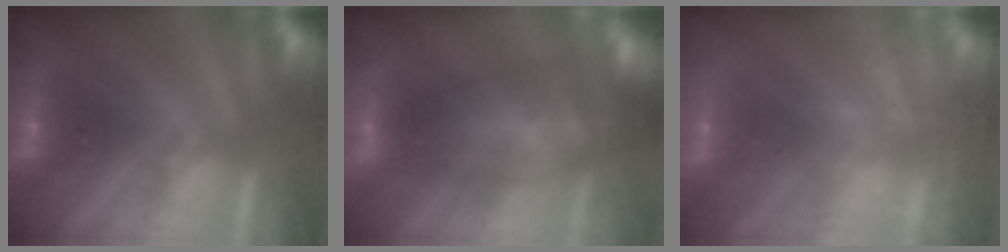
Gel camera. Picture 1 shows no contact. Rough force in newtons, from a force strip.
{"total": 7.7}
{"total": 2.4}